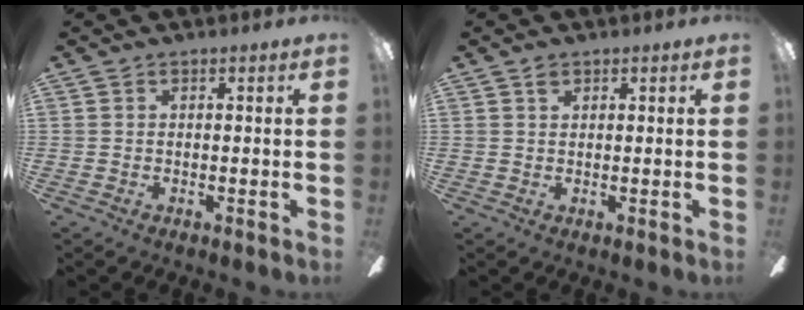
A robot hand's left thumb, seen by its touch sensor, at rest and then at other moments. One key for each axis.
{"total": 1.3, "fx": 0.9, "fy": 0.7, "fz": 0.5, "tx": -0.012, "ty": 0.002, "tz": 0.016}